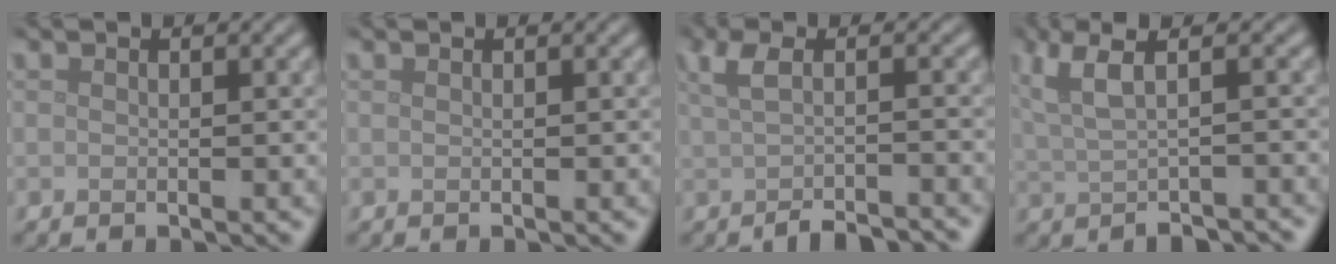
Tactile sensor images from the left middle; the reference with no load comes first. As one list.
[{"total": 0.0}, {"total": 3.7, "force": [-1.3, 1.1, 3.3], "torque": [-0.054, -0.009, -0.023]}, {"total": 4.9, "force": [1.0, 1.8, 4.4], "torque": [-0.073, 0.004, 0.020]}]